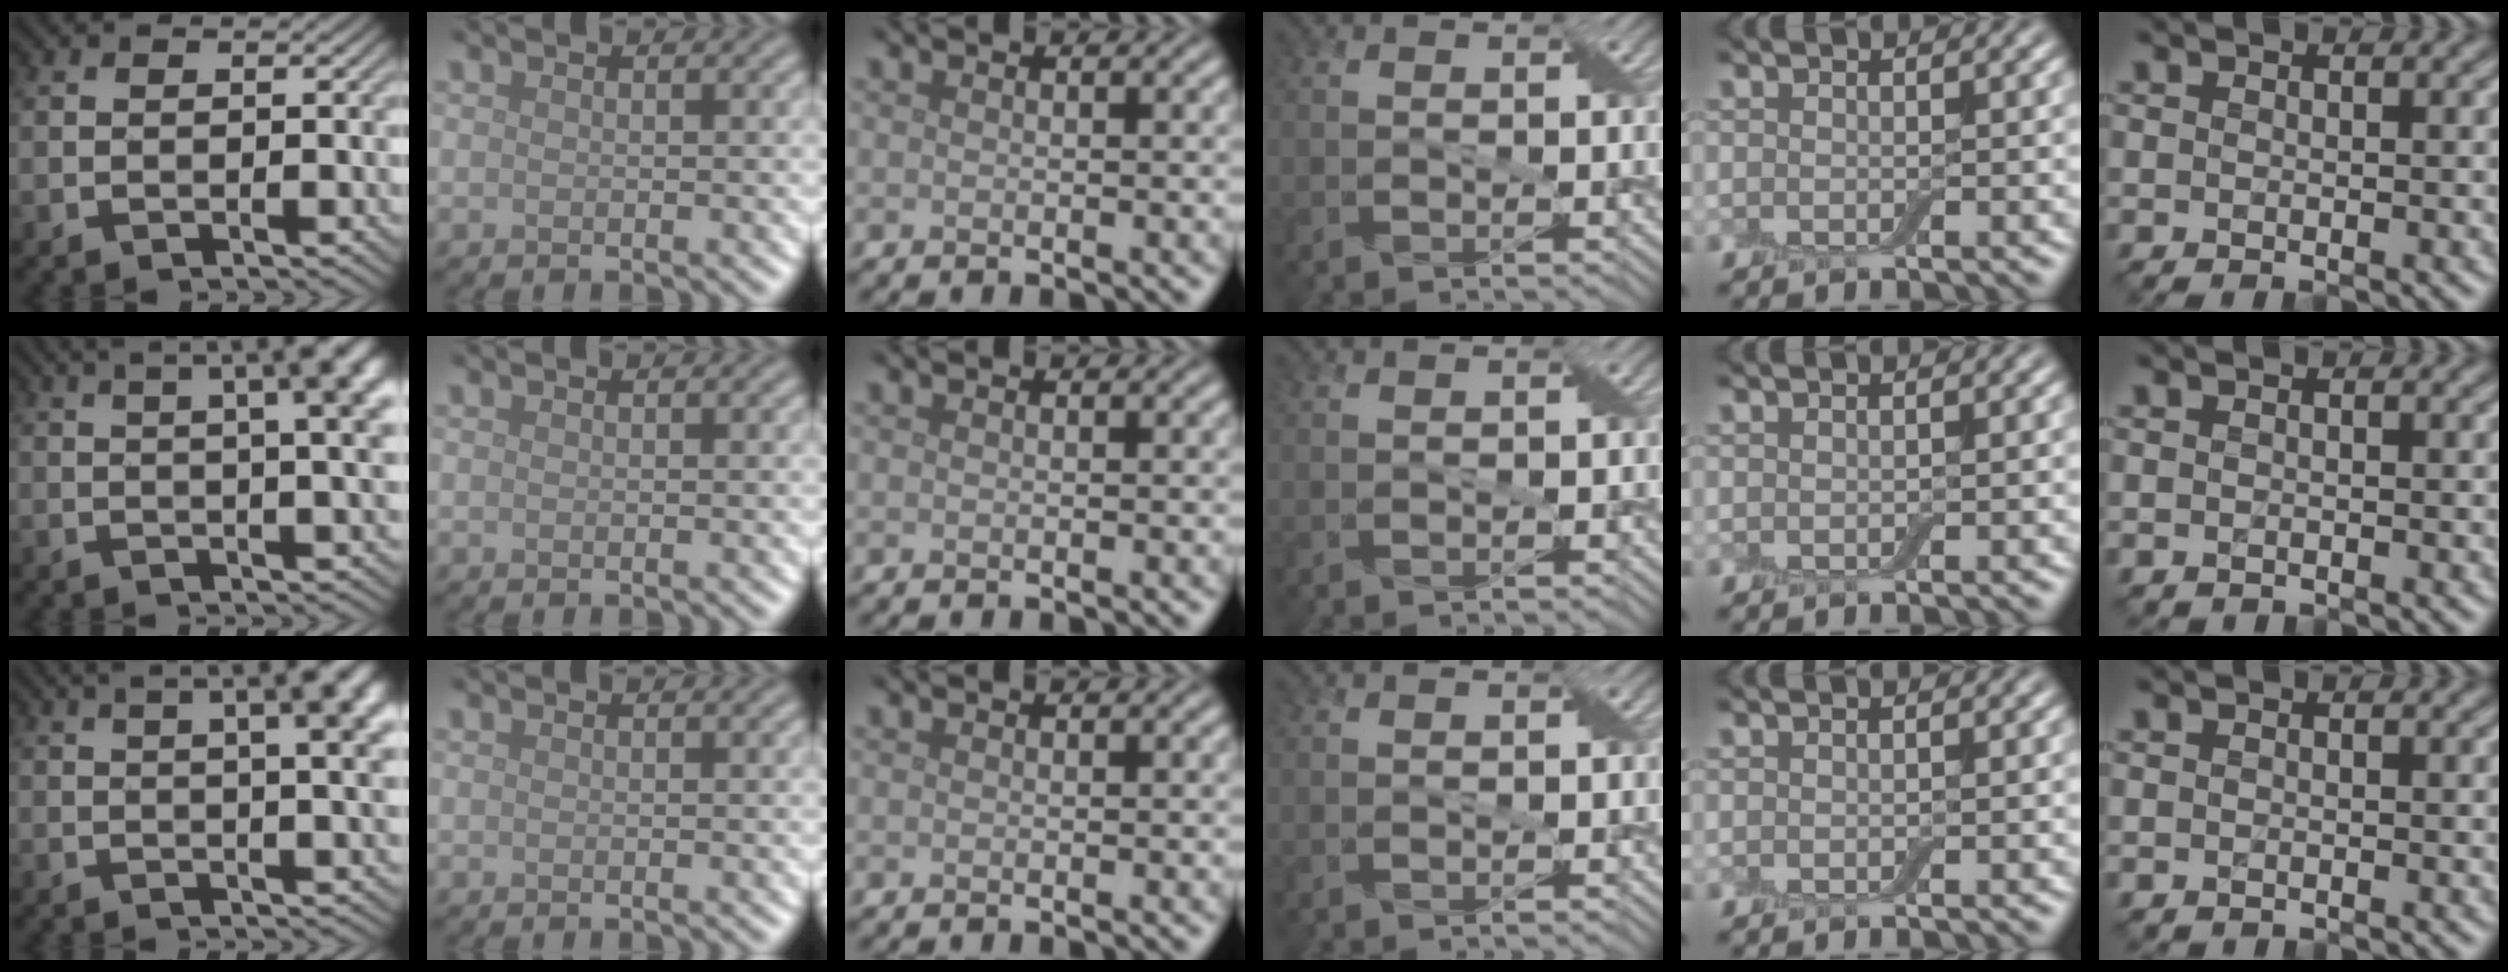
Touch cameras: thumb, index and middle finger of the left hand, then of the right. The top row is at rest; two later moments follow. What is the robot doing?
{"motion": "wrap", "object": "cling film"}